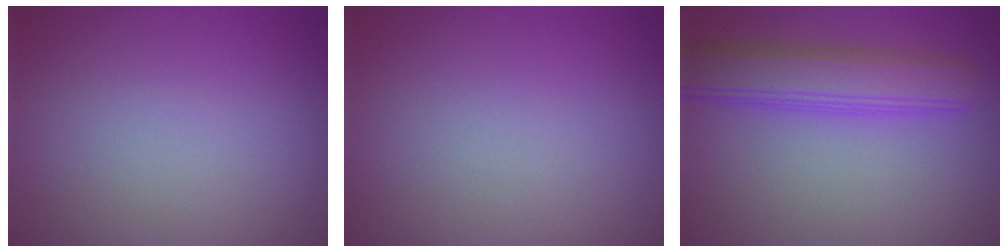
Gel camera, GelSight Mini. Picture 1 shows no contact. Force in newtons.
{"total": 0.0}
{"total": 5.1, "press": 5.1, "slide": 0.2}